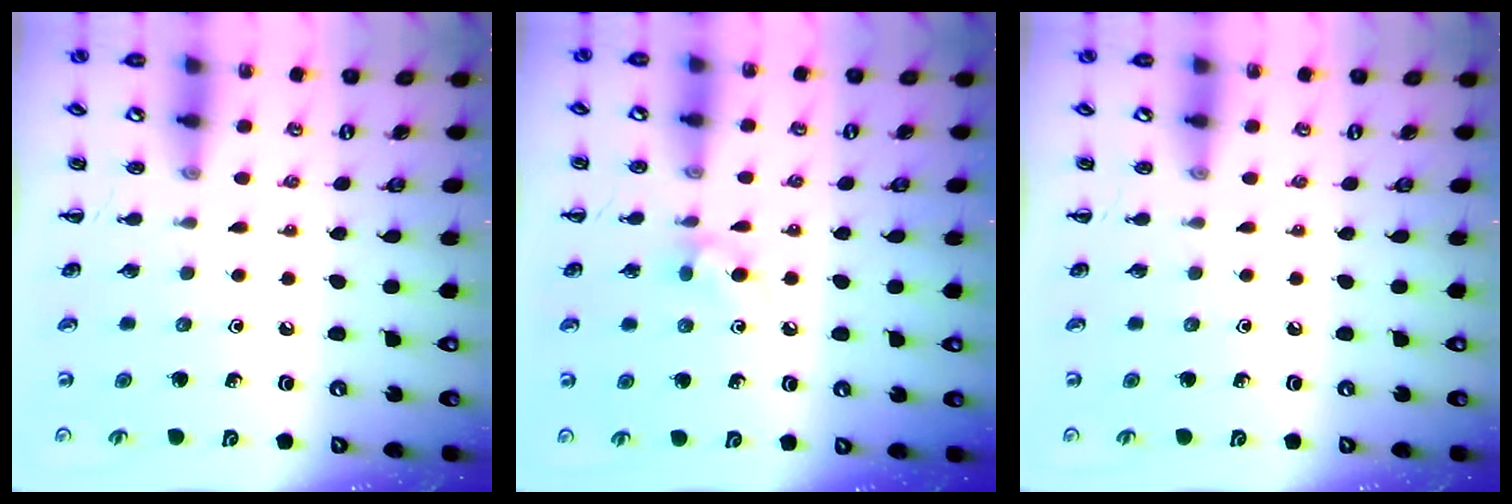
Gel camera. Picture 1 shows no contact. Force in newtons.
{"total": 4.9, "press": 4.7, "slide": 1.5}
{"total": 0.0}